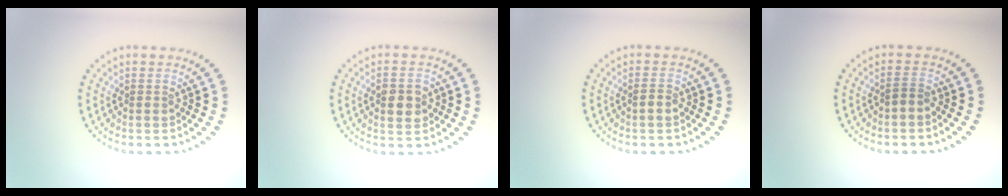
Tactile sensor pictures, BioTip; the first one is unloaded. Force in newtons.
{"total": 3.0, "press": 3.0, "slide": 0.2}
{"total": 1.0, "press": 0.9, "slide": 0.2}
{"total": 1.0, "press": 0.8, "slide": 0.5}